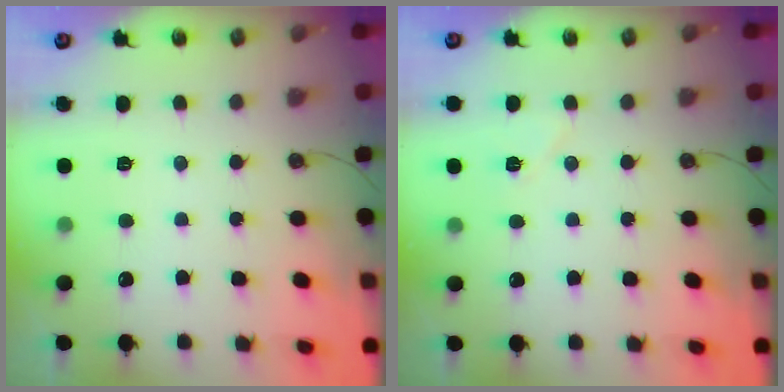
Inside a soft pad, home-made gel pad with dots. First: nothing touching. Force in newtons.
{"total": 5.4, "press": 5.0, "slide": 1.8}